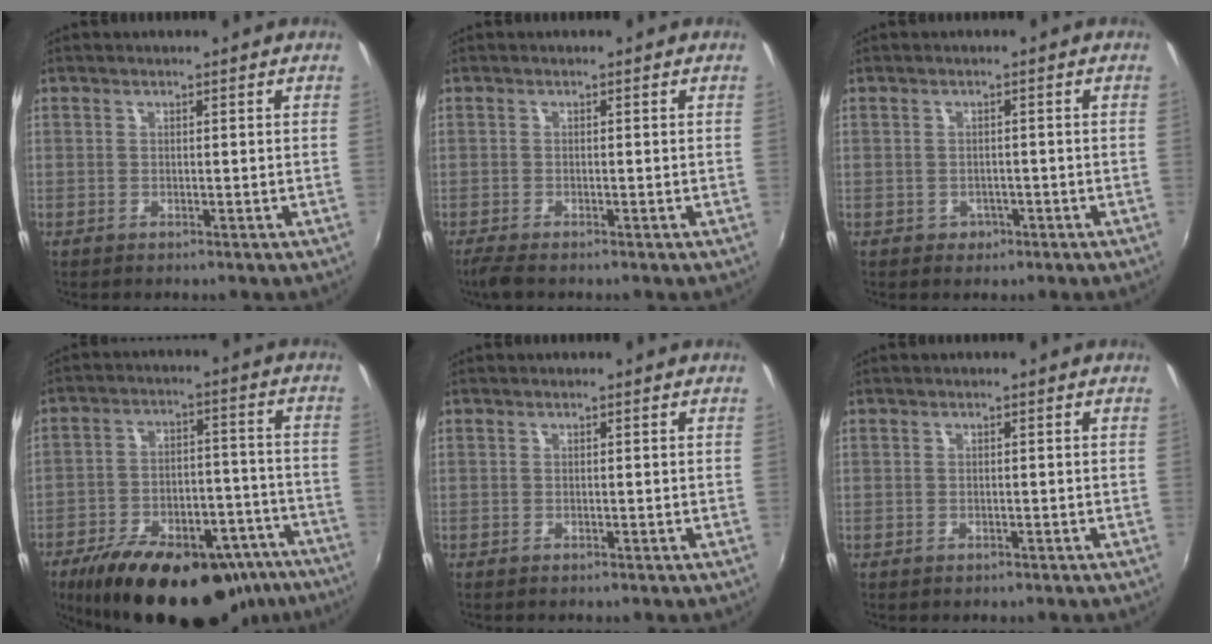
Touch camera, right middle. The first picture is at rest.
{"total": 2.6, "force": [-2.0, 0.4, 1.6], "torque": [-0.036, -0.011, -0.039]}
{"total": 2.0, "force": [-0.8, 1.8, 0.4], "torque": [-0.008, -0.001, -0.008]}
{"total": 28.3, "force": [-20.4, 12.4, 15.2], "torque": [-0.261, 0.004, -0.264]}
{"total": 0.0}
{"total": 0.7, "force": [-0.5, 0.5, 0.2], "torque": [-0.005, -0.003, -0.009]}